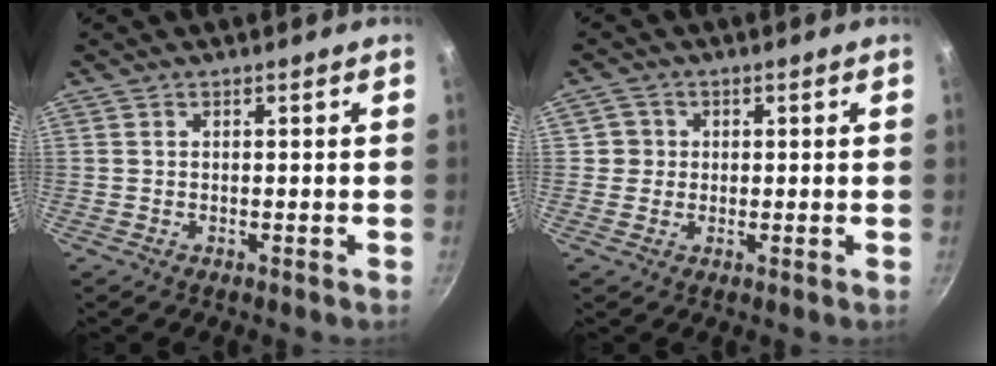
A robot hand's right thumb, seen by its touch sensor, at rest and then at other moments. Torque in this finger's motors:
{"motor_torque": [0.04, 0.04, -0.27, -0.05, 0.00]}